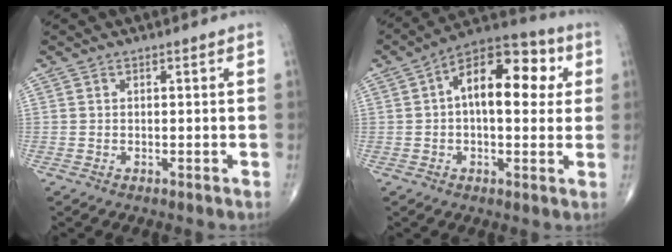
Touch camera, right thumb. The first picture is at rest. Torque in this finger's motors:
{"motor_torque": [-0.38, 0.98, 0.55, 0.30, 0.15]}